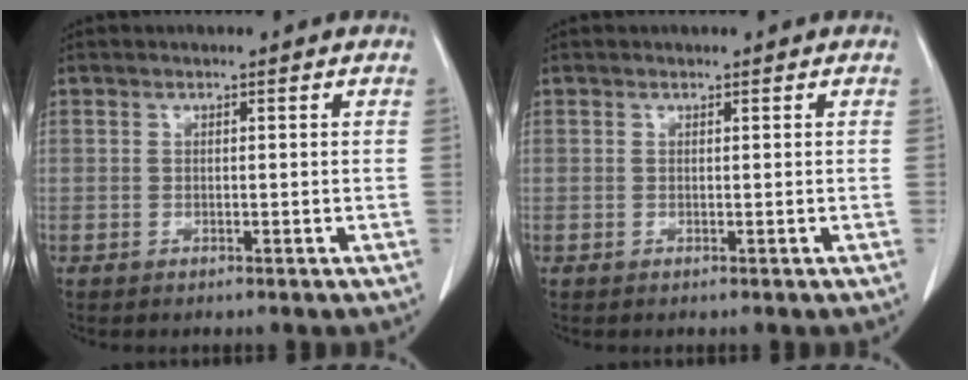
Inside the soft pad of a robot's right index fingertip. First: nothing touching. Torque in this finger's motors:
{"motor_torque": [0.06, 0.14, -0.01, 0.02]}